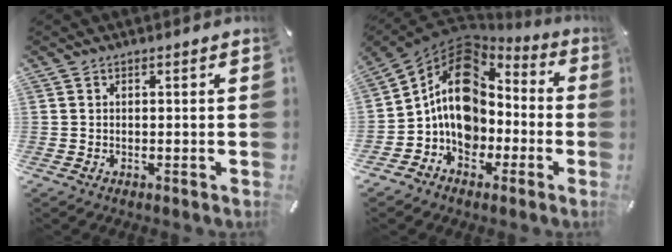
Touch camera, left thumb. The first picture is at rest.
{"total": 14.2, "force": [-0.3, 12.0, 7.4], "torque": [-0.141, 0.004, -0.004]}